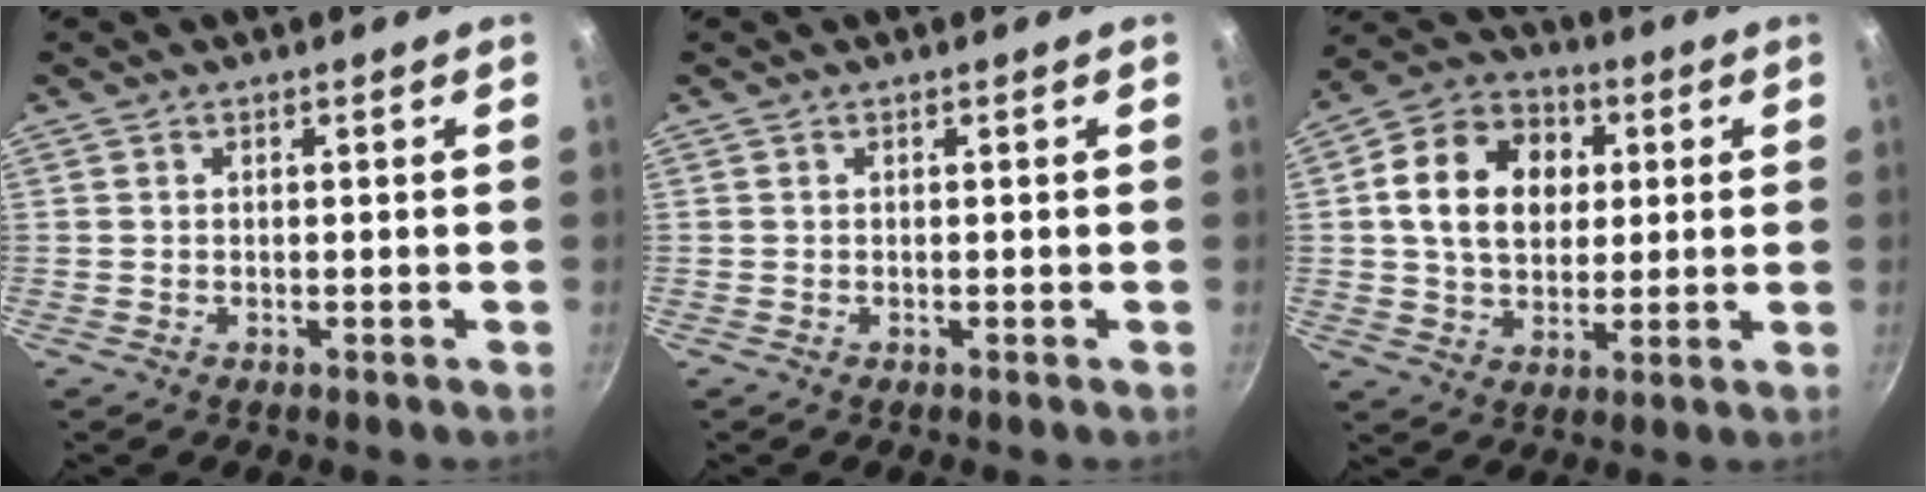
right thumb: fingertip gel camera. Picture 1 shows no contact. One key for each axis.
{"total": 0.0}
{"total": 15.7, "fx": 3.0, "fy": 11.9, "fz": 9.7, "tx": -0.139, "ty": 0.014, "tz": 0.040}